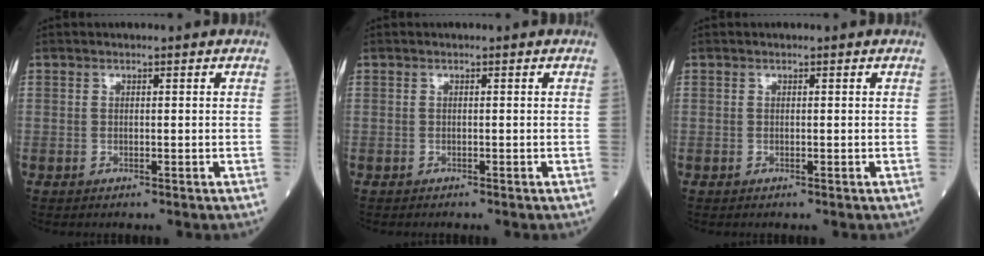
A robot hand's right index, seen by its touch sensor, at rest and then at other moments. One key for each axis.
{"total": 0.0}
{"total": 0.0}